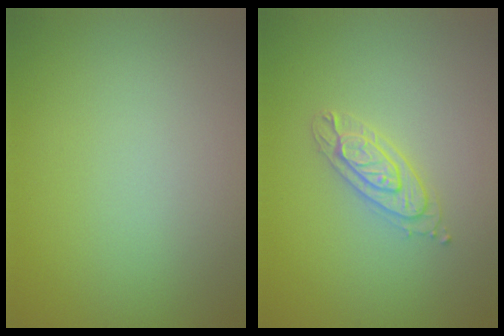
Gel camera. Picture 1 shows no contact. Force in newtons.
{"total": 2.3, "press": 2.3, "slide": 0.4}